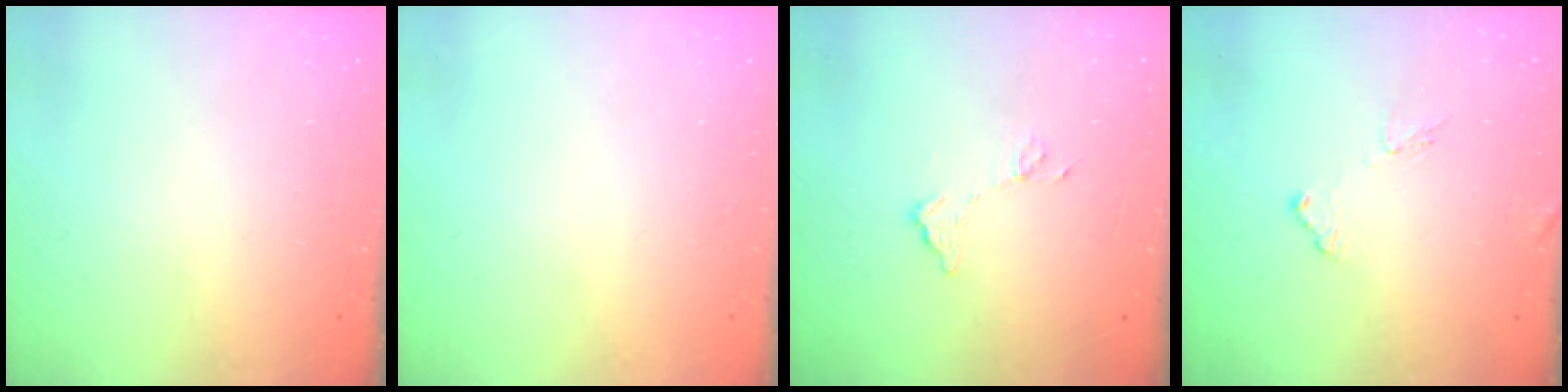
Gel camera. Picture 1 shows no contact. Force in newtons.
{"total": 0.0}
{"total": 6.8, "press": 6.8, "slide": 0.1}
{"total": 9.0, "press": 9.0, "slide": 0.6}